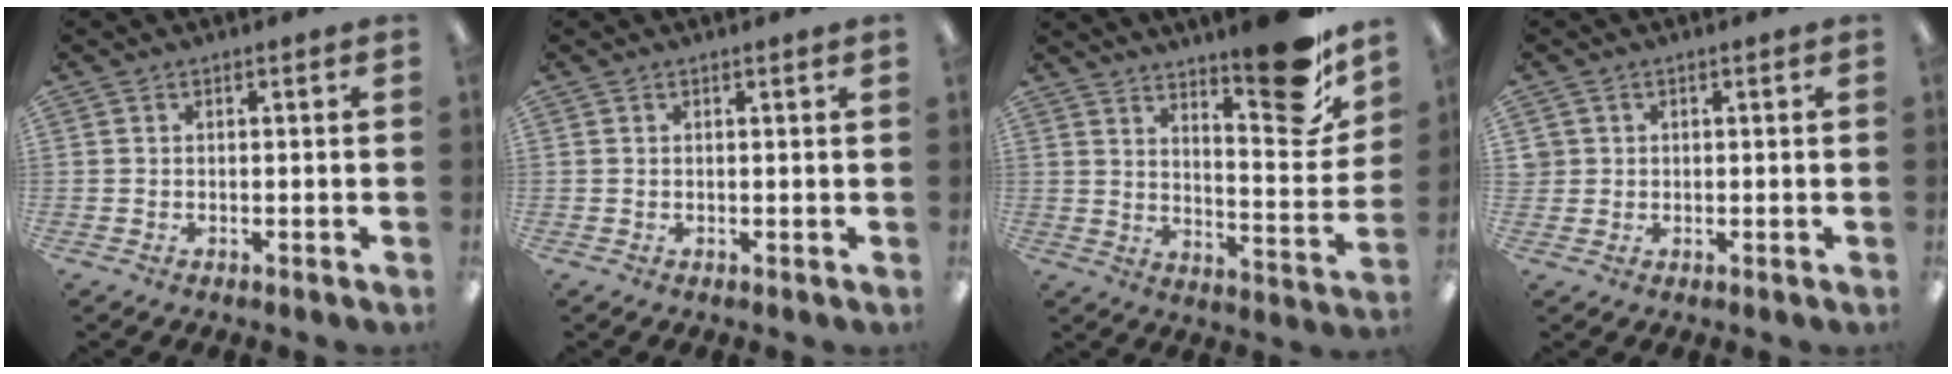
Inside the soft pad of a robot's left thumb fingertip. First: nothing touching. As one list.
[{"total": 0.5, "force": [0.4, -0.1, 0.3], "torque": [-0.004, -0.001, 0.007]}, {"total": 16.0, "force": [12.3, 4.2, 9.4], "torque": [-0.112, -0.099, 0.198]}, {"total": 1.6, "force": [0.6, 1.4, 0.1], "torque": [-0.004, 0.003, 0.010]}]